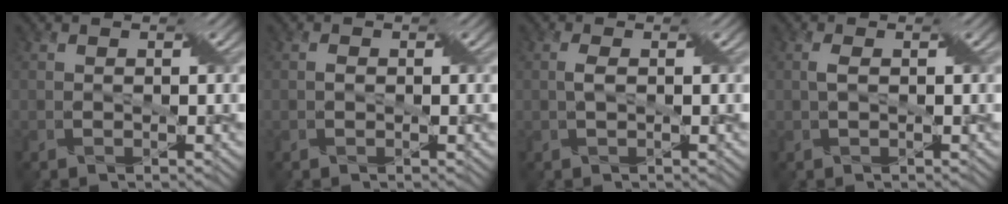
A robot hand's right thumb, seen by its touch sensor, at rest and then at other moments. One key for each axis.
{"total": 0.6, "fx": 0.0, "fy": 0.4, "fz": 0.5, "tx": -0.010, "ty": 0.001, "tz": -0.001}
{"total": 1.2, "fx": 0.1, "fy": 0.3, "fz": 1.2, "tx": -0.029, "ty": 0.006, "tz": 0.000}
{"total": 1.1, "fx": 0.2, "fy": 0.3, "fz": 1.0, "tx": -0.026, "ty": 0.006, "tz": 0.002}